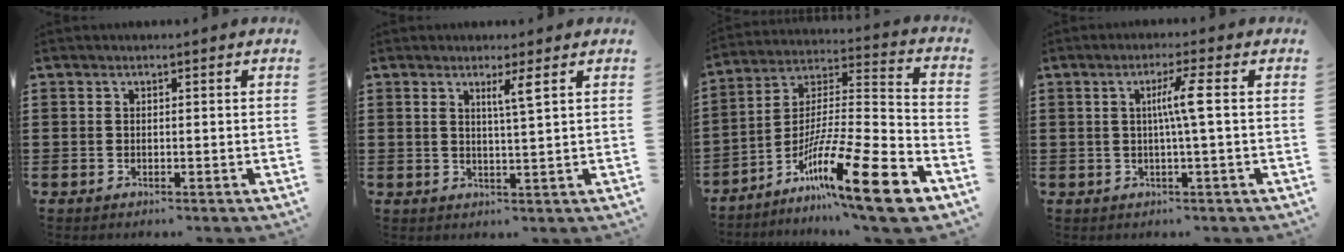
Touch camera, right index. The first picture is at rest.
{"total": 2.6, "force": [1.4, -0.3, 2.2], "torque": [-0.038, -0.010, 0.019]}
{"total": 17.9, "force": [-11.3, 1.9, 13.7], "torque": [-0.232, 0.027, -0.194]}
{"total": 4.3, "force": [0.3, -0.4, 4.3], "torque": [-0.082, -0.004, -0.002]}